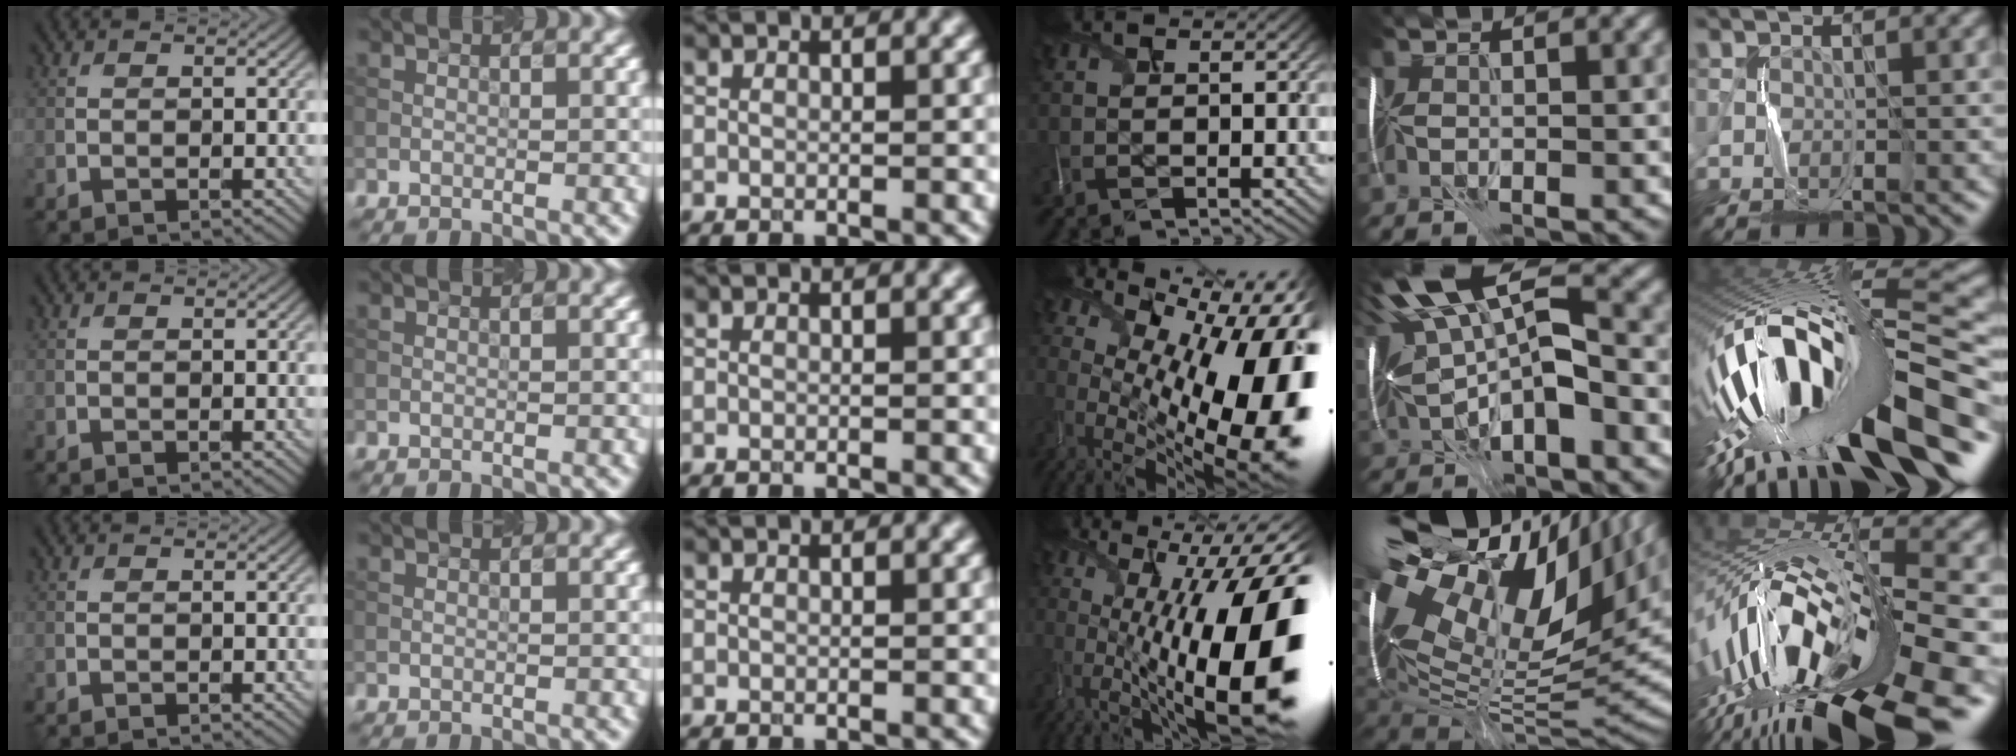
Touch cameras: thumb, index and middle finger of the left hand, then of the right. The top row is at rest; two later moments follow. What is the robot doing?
{"motion": "shake", "object": "plastic piggy bank"}